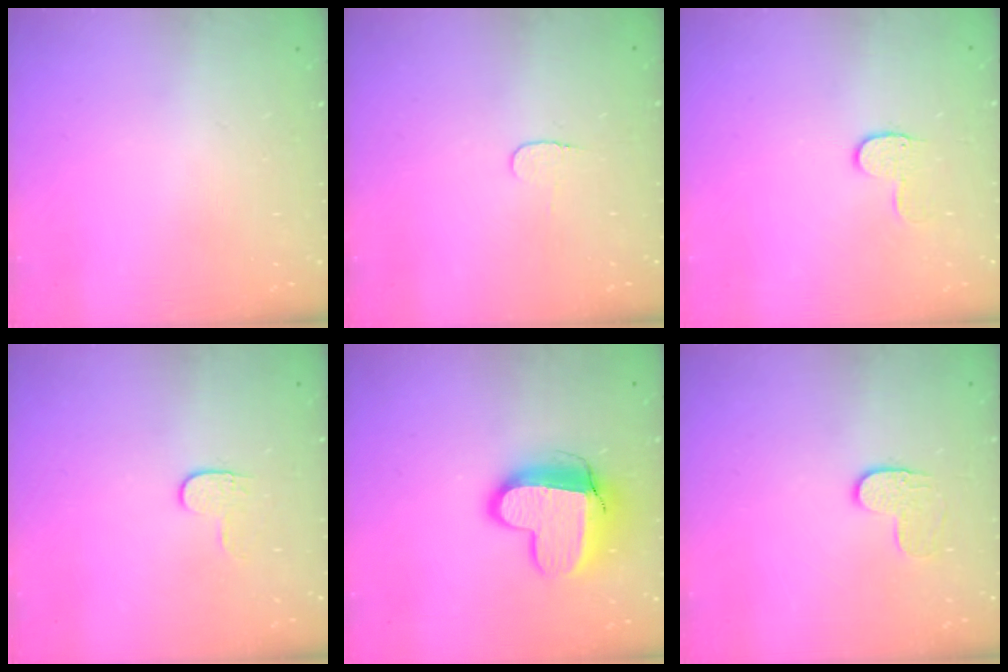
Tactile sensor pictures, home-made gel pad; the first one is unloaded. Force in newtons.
{"total": 3.3, "press": 3.3, "slide": 0.3}
{"total": 6.0, "press": 6.0, "slide": 0.6}
{"total": 4.3, "press": 4.3, "slide": 0.5}
{"total": 13.4, "press": 13.3, "slide": 1.3}
{"total": 6.3, "press": 6.3, "slide": 0.4}